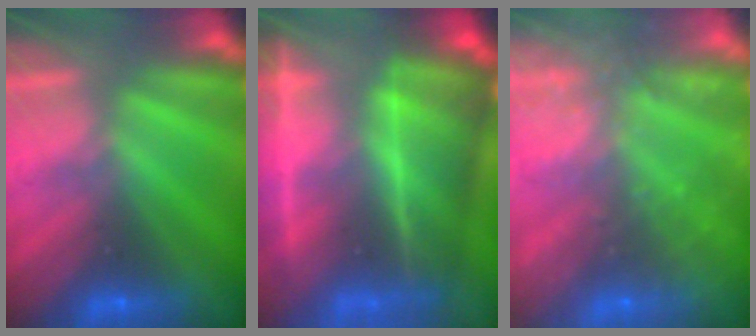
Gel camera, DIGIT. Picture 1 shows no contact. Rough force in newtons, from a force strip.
{"total": 7.2}
{"total": 6.9}